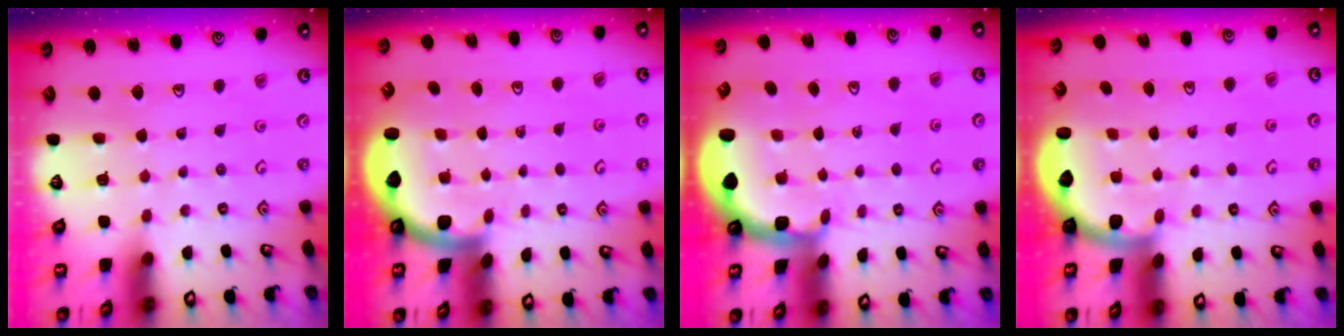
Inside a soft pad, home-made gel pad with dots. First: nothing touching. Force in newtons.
{"total": 2.2, "press": 2.2, "slide": 0.3}
{"total": 2.3, "press": 2.0, "slide": 1.0}
{"total": 2.4, "press": 2.1, "slide": 1.3}